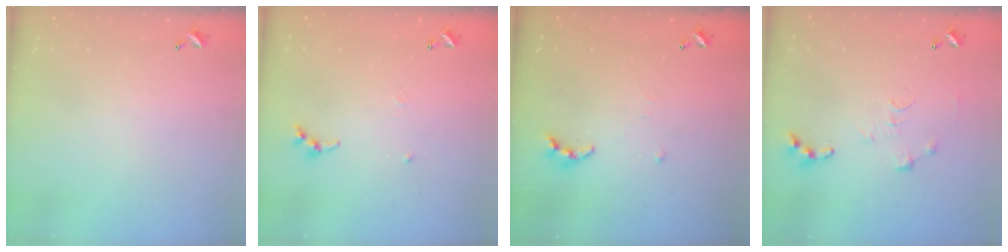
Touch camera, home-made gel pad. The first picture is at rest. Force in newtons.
{"total": 7.4, "press": 7.3, "slide": 0.9}
{"total": 4.6, "press": 4.5, "slide": 0.5}
{"total": 0.7, "press": 0.7, "slide": 0.1}